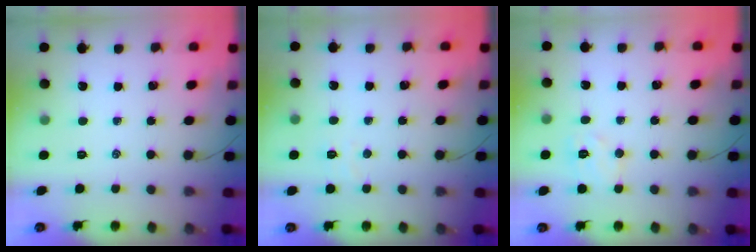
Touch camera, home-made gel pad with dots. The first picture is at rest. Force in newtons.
{"total": 3.0, "press": 2.9, "slide": 0.7}
{"total": 6.4, "press": 6.4, "slide": 0.9}